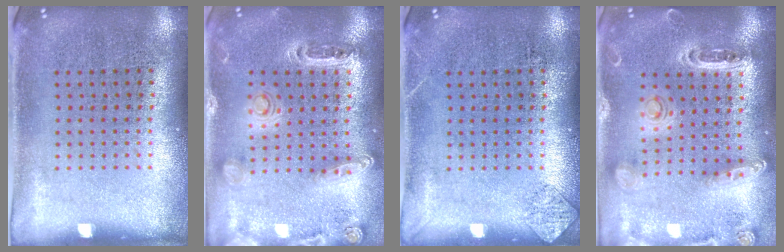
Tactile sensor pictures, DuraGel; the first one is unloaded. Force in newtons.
{"total": 1.4, "press": 1.3, "slide": 0.3}
{"total": 0.8, "press": 0.8, "slide": 0.1}
{"total": 1.3, "press": 1.3, "slide": 0.2}